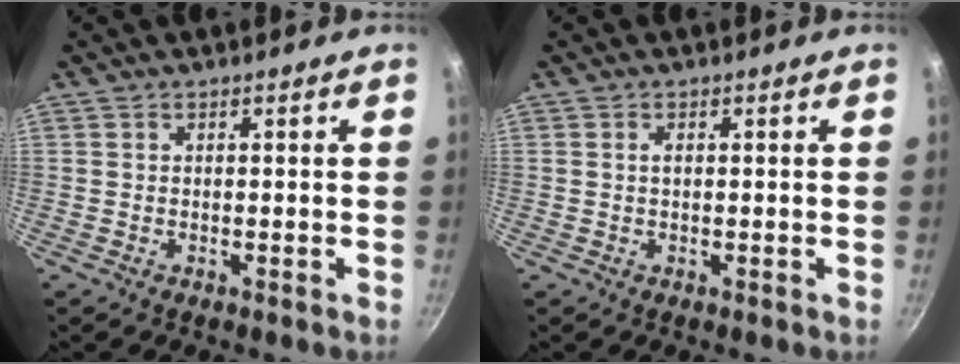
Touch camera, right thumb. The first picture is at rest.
{"total": 0.9, "force": [0.1, 0.4, 0.7], "torque": [-0.013, 0.002, 0.002]}